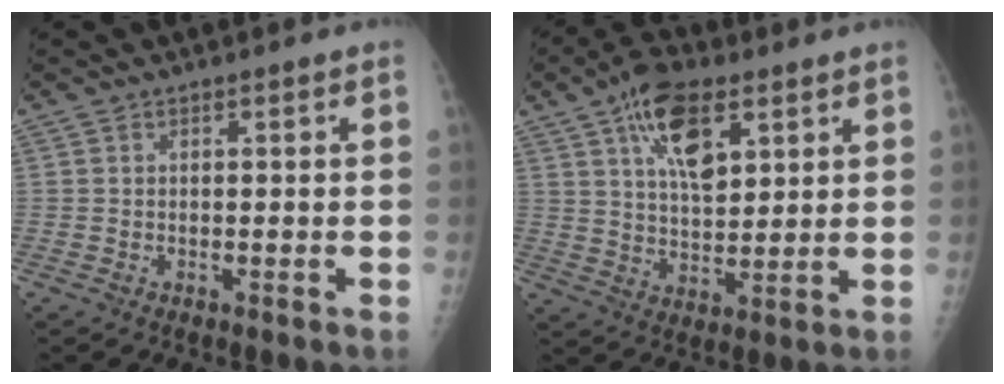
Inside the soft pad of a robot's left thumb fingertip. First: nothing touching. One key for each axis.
{"total": 12.4, "fx": 5.8, "fy": 6.1, "fz": 9.2, "tx": -0.133, "ty": -0.016, "tz": 0.102}